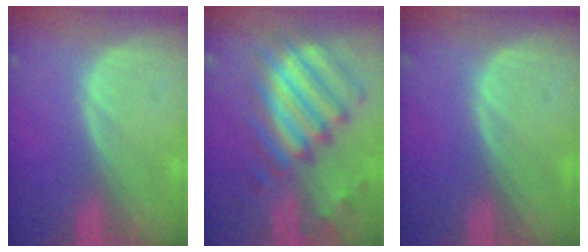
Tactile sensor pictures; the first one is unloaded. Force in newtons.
{"total": 11.9, "press": 10.3, "slide": 5.9}
{"total": 0.0}